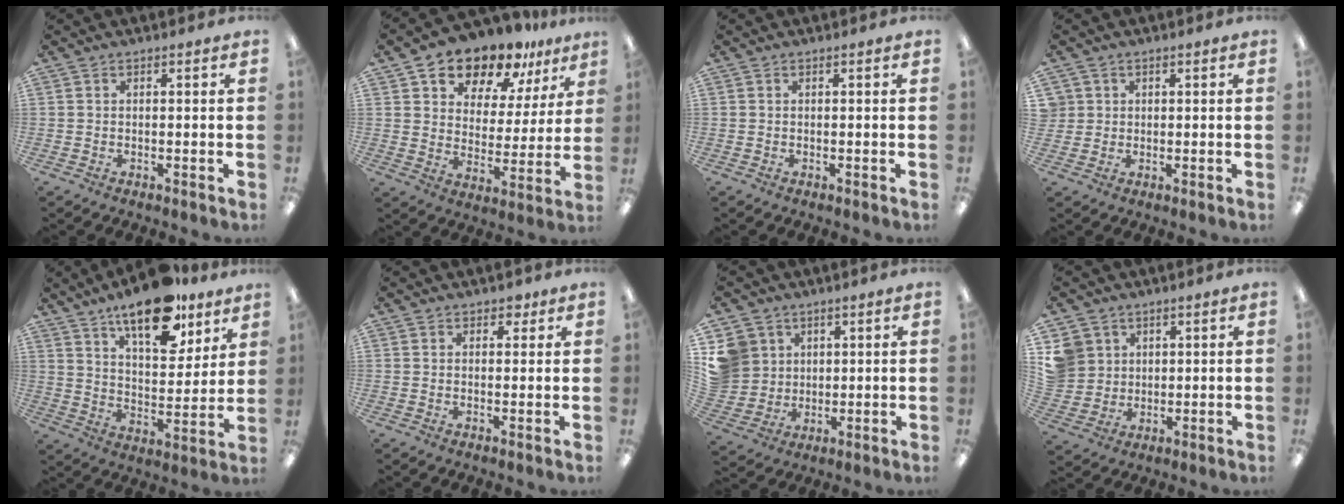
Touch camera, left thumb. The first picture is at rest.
{"total": 13.4, "force": [11.5, 6.2, 3.3], "torque": [-0.059, -0.094, 0.210]}
{"total": 0.0}
{"total": 2.6, "force": [0.7, 2.5, -0.2], "torque": [0.003, 0.001, 0.011]}
{"total": 17.2, "force": [12.6, 7.0, 9.4], "torque": [-0.139, -0.070, 0.214]}
{"total": 2.3, "force": [1.5, 1.6, 0.8], "torque": [0.000, -0.002, 0.025]}
{"total": 9.8, "force": [3.8, 8.9, 1.6], "torque": [-0.056, -0.008, 0.080]}
{"total": 7.6, "force": [3.3, 6.8, 0.8], "torque": [-0.038, -0.004, 0.068]}